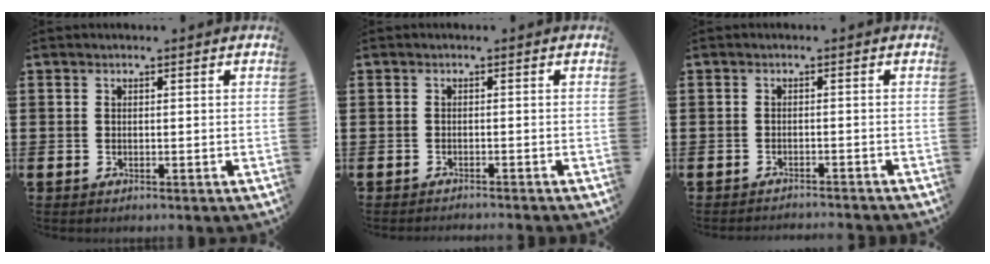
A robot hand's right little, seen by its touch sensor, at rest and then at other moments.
{"total": 0.8, "force": [-0.8, -0.2, 0.0], "torque": [0.000, -0.001, -0.016]}
{"total": 1.2, "force": [-1.2, -0.2, 0.0], "torque": [0.001, 0.002, -0.024]}